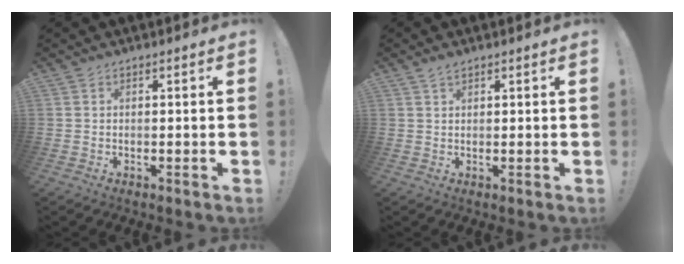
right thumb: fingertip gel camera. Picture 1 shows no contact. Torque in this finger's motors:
{"motor_torque": [-0.30, 0.36, 0.12, 0.10, 0.02]}